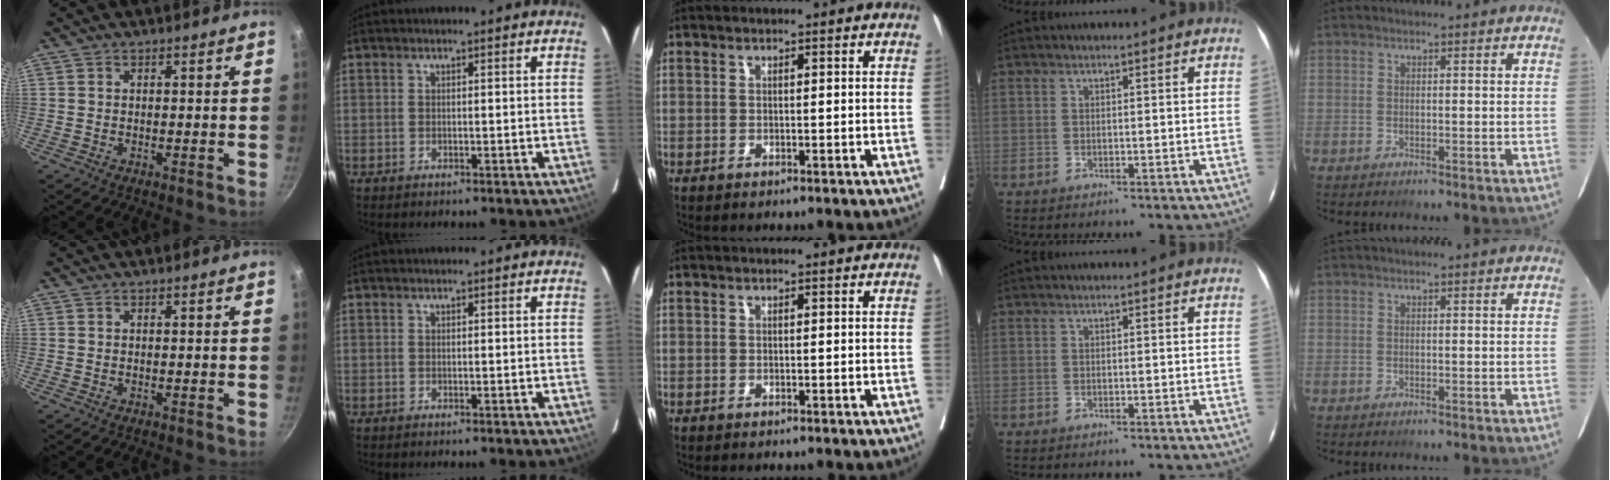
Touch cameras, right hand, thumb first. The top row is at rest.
{}